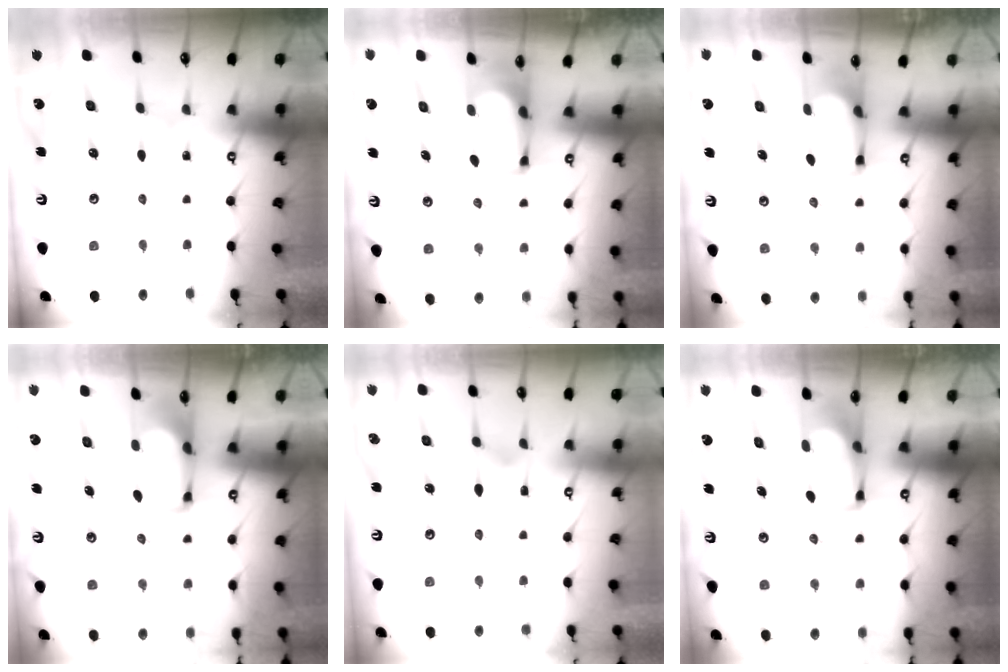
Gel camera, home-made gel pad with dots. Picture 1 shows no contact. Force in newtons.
{"total": 1.7, "press": 1.7, "slide": 0.1}
{"total": 2.8, "press": 2.8, "slide": 0.5}
{"total": 1.8, "press": 1.8, "slide": 0.4}
{"total": 1.3, "press": 0.6, "slide": 1.2}
{"total": 1.7, "press": 1.5, "slide": 0.7}